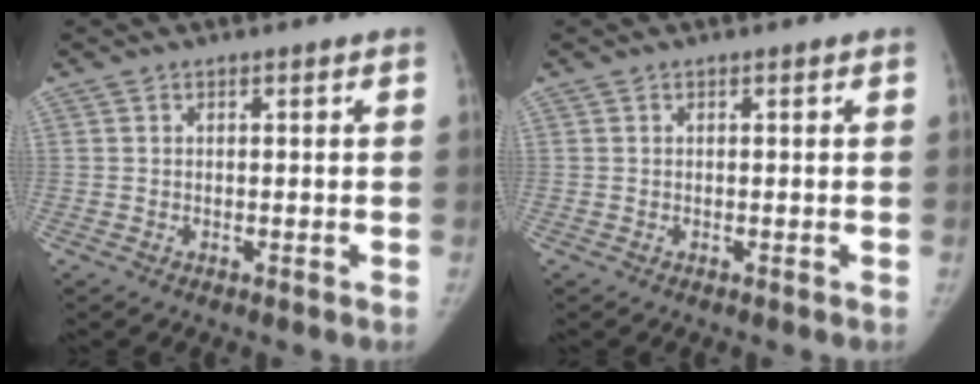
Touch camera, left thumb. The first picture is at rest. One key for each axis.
{"total": 0.0}